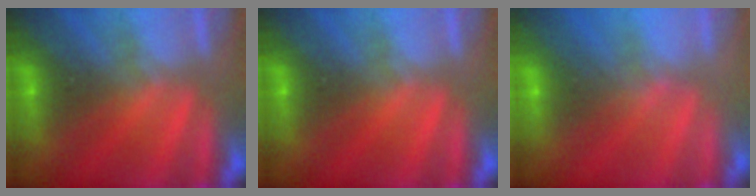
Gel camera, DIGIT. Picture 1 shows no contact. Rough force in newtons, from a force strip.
{"total": 0.0}
{"total": 4.7}